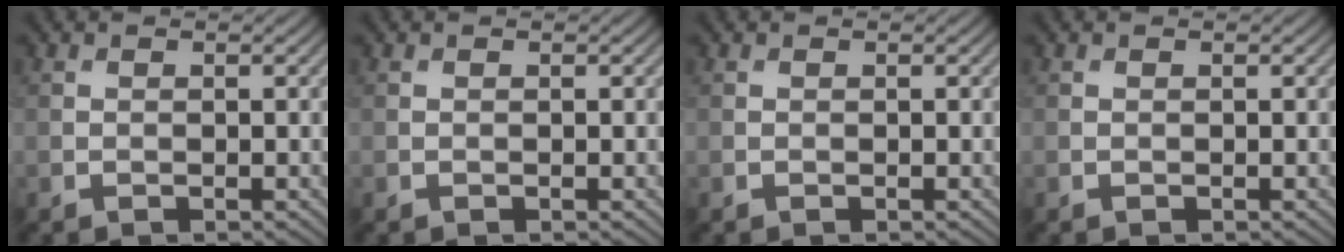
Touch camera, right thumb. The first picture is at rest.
{"total": 0.0}
{"total": 0.0}
{"total": 0.0}